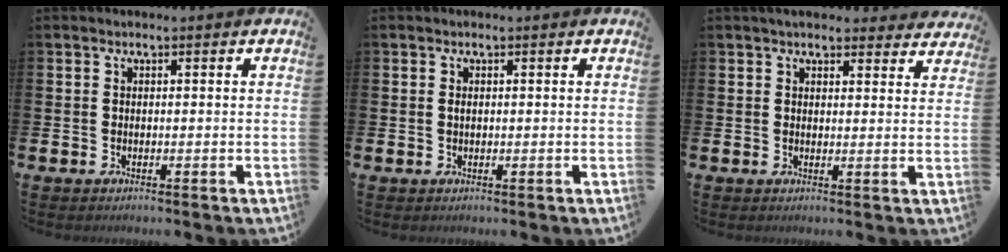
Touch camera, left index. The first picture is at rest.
{"total": 0.5, "force": [0.2, 0.3, 0.4], "torque": [-0.007, 0.000, 0.003]}
{"total": 3.7, "force": [3.6, 0.9, 0.6], "torque": [-0.007, -0.016, 0.064]}